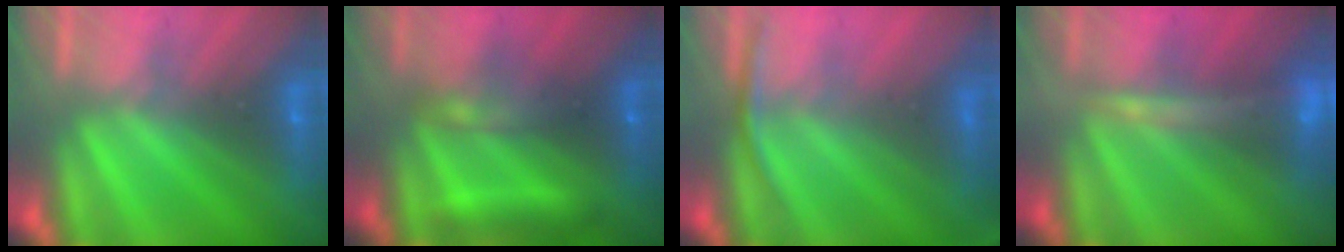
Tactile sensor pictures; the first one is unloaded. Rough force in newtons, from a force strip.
{"total": 8.5}
{"total": 2.9}
{"total": 5.1}